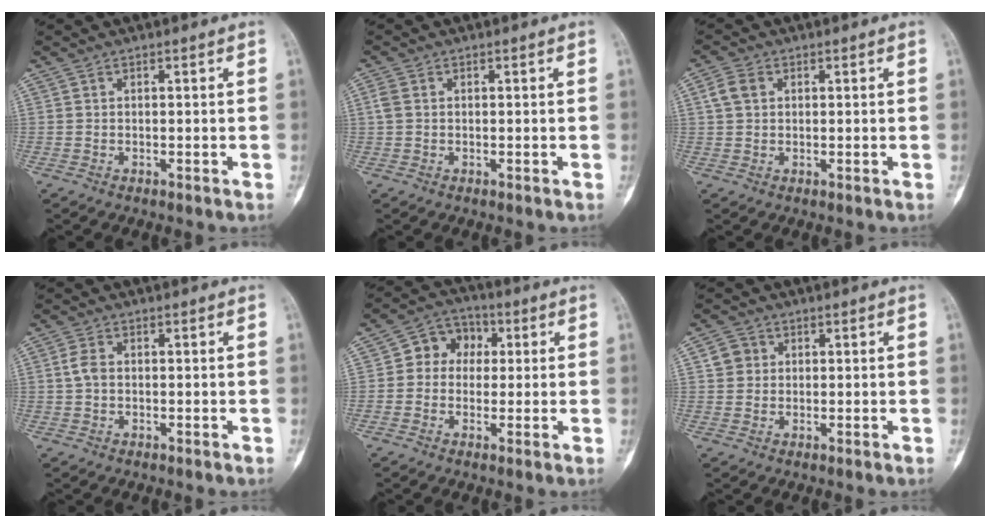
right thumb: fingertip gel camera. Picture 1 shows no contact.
{"total": 1.8, "force": [0.3, 1.2, 1.2], "torque": [-0.038, 0.006, 0.006]}
{"total": 3.4, "force": [1.0, 2.6, 2.1], "torque": [-0.042, 0.008, 0.018]}
{"total": 2.7, "force": [0.1, 1.7, 2.0], "torque": [-0.045, 0.006, -0.002]}
{"total": 7.8, "force": [1.0, 6.6, 4.1], "torque": [-0.029, 0.018, 0.004]}
{"total": 3.2, "force": [0.7, 2.9, 1.0], "torque": [-0.002, 0.001, 0.010]}